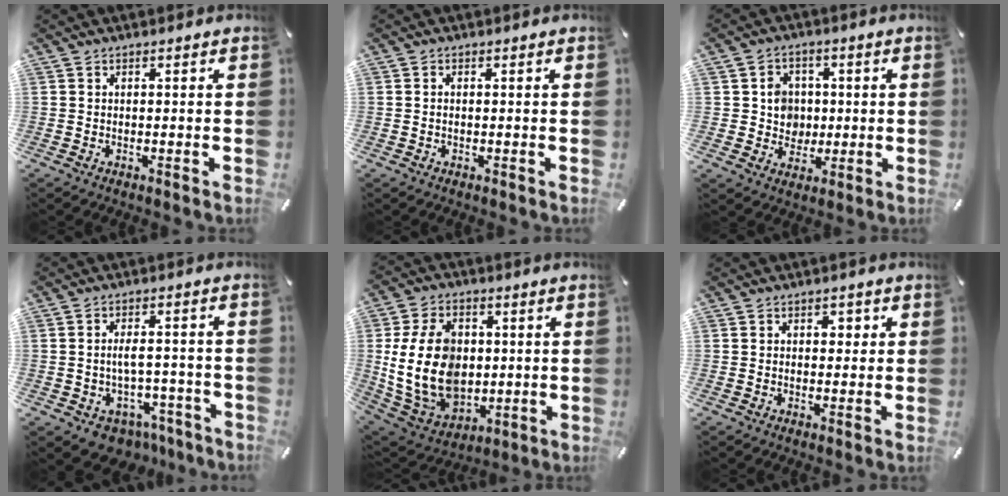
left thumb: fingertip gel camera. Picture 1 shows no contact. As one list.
[{"total": 0.8, "force": [-0.2, 0.4, 0.7], "torque": [-0.014, 0.001, -0.004]}, {"total": 6.7, "force": [0.2, 6.5, 1.7], "torque": [-0.025, 0.007, 0.004]}, {"total": 6.2, "force": [-1.6, 4.8, 3.7], "torque": [-0.062, 0.019, -0.027]}, {"total": 18.2, "force": [0.8, 13.6, 12.0], "torque": [-0.254, -0.001, 0.018]}, {"total": 2.1, "force": [0.2, 1.6, 1.2], "torque": [-0.011, 0.002, -0.004]}]